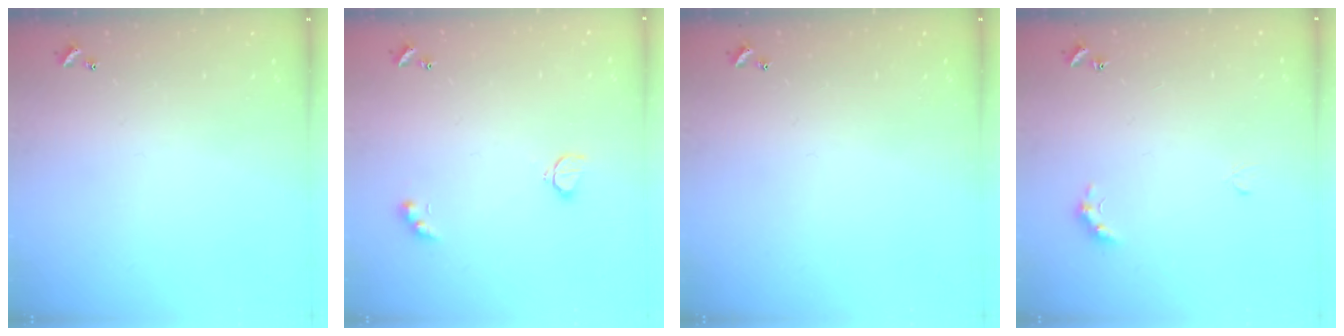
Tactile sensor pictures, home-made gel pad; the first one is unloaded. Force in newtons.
{"total": 3.3, "press": 3.3, "slide": 0.6}
{"total": 0.0}
{"total": 2.8, "press": 2.7, "slide": 0.6}